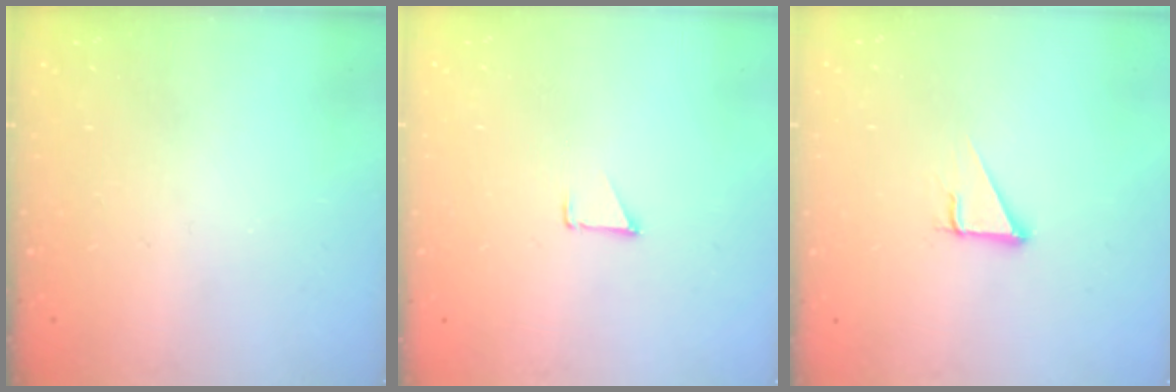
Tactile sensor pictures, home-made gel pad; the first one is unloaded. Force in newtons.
{"total": 0.9, "press": 0.8, "slide": 0.1}
{"total": 2.9, "press": 2.9, "slide": 0.1}